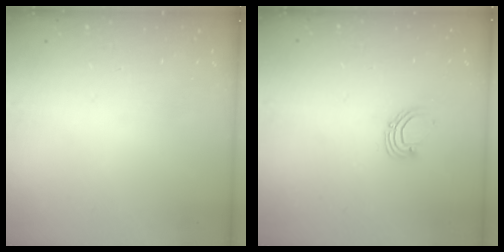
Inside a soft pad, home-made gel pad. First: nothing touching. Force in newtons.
{"total": 3.5, "press": 3.5, "slide": 0.2}